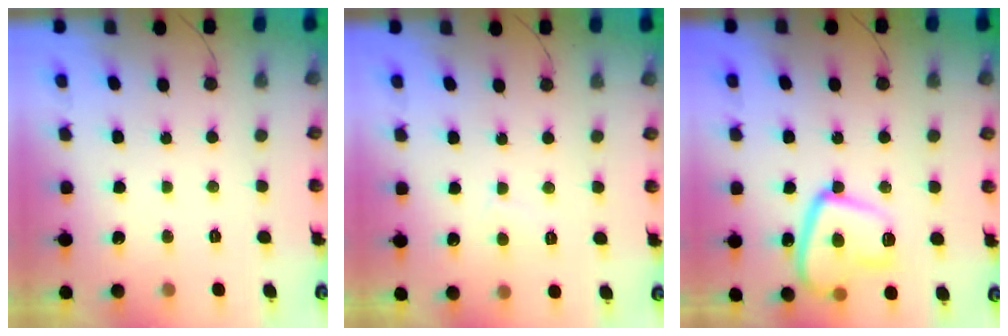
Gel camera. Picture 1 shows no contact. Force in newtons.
{"total": 2.3, "press": 2.3, "slide": 0.2}
{"total": 16.0, "press": 15.9, "slide": 1.4}